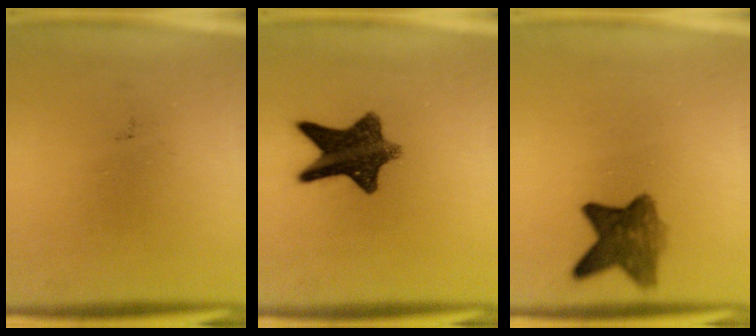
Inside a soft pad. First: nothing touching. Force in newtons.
{"total": 10.9}
{"total": 6.7}